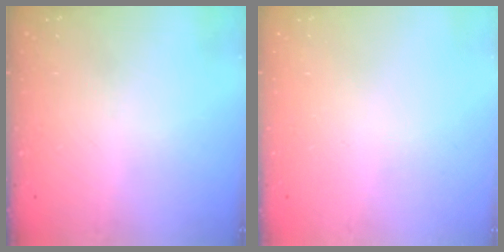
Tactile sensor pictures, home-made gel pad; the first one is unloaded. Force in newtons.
{"total": 0.0}